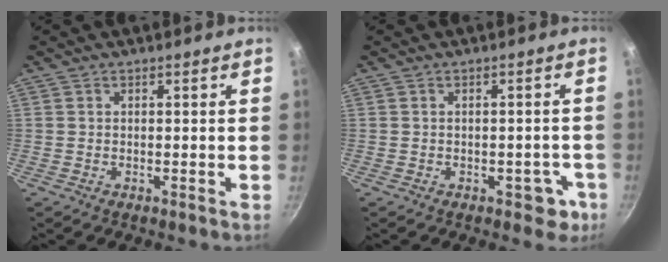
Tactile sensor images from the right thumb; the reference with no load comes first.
{"total": 2.7, "force": [-1.5, 1.7, 1.5], "torque": [0.000, 0.013, -0.016]}